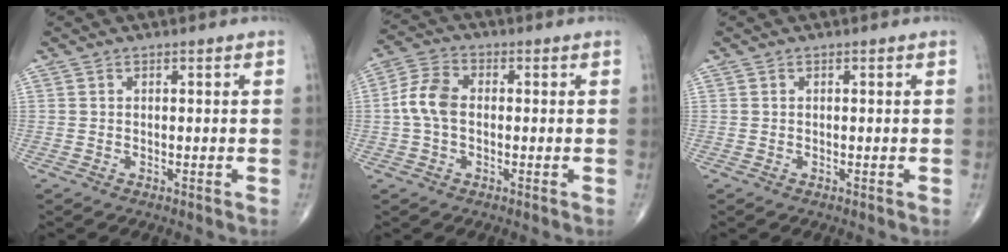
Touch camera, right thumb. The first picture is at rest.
{"total": 6.8, "force": [-0.3, 4.4, 5.2], "torque": [-0.108, 0.020, -0.014]}
{"total": 0.0}